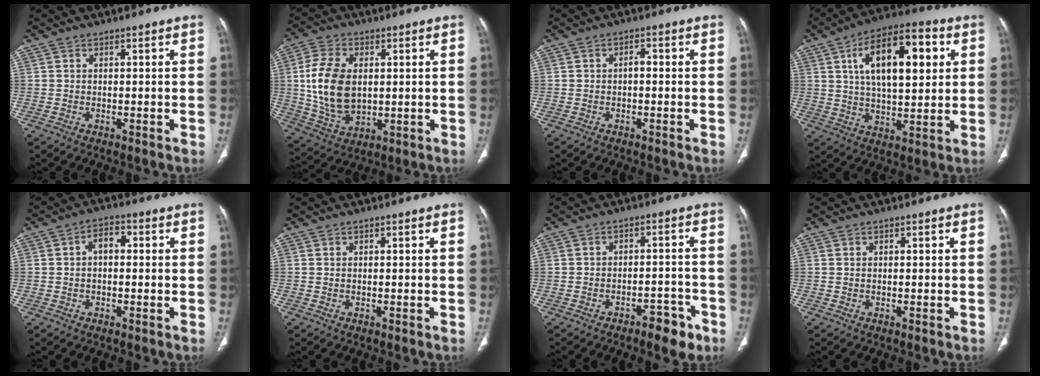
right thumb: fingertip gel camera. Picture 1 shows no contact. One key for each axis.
{"total": 14.4, "fx": 1.4, "fy": 9.0, "fz": 11.1, "tx": -0.213, "ty": -0.008, "tz": 0.035}
{"total": 1.5, "fx": -0.3, "fy": 0.8, "fz": 1.2, "tx": -0.015, "ty": 0.006, "tz": -0.008}
{"total": 18.4, "fx": 5.4, "fy": 8.3, "fz": 15.4, "tx": -0.224, "ty": 0.004, "tz": 0.084}
{"total": 3.9, "fx": 0.2, "fy": 2.4, "fz": 3.0, "tx": -0.040, "ty": 0.013, "tz": -0.003}
{"total": 0.0}
{"total": 6.2, "fx": -4.0, "fy": 2.7, "fz": 3.9, "tx": -0.036, "ty": 0.033, "tz": -0.052}
{"total": 0.0}